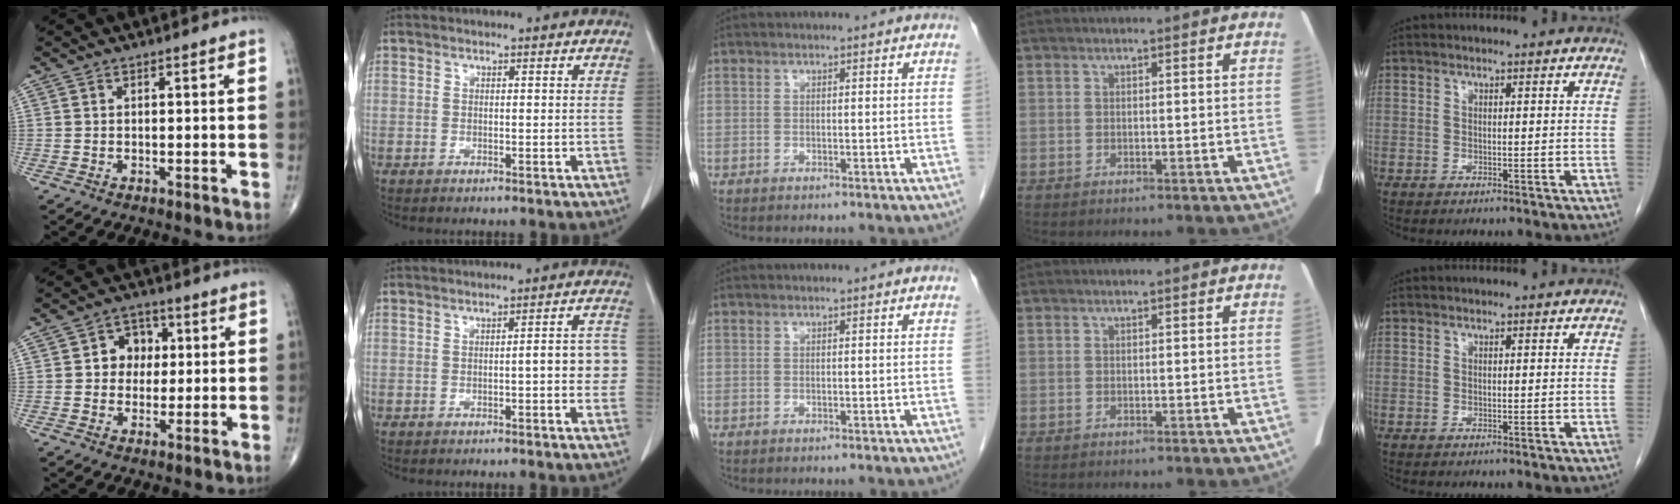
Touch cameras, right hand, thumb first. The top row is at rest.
{"thumb": {"total": 6.6, "force": [1.0, 5.6, 3.3], "torque": [-0.008, 0.007, 0.009]}, "index": {"total": 5.9, "force": [-0.8, 1.2, 5.7], "torque": [-0.060, 0.019, -0.014]}}